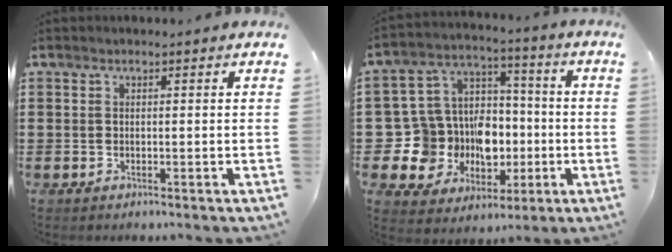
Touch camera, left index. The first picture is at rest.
{"total": 11.8, "force": [-1.8, 10.8, 4.6], "torque": [-0.142, -0.013, -0.021]}